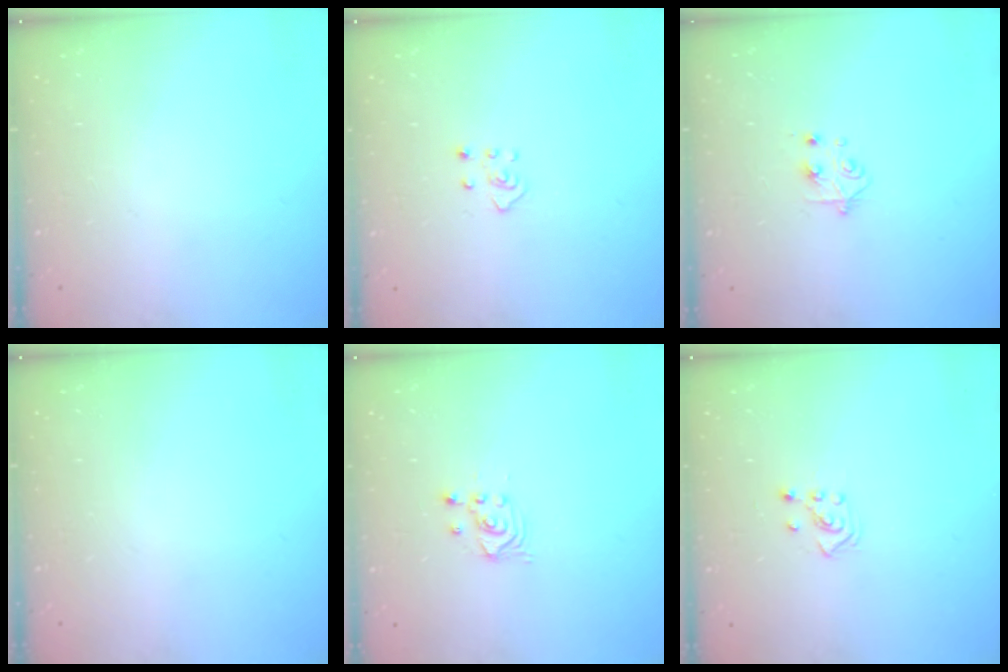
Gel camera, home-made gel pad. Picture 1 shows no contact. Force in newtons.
{"total": 3.5, "press": 3.4, "slide": 0.6}
{"total": 4.8, "press": 4.8, "slide": 0.6}
{"total": 0.0}
{"total": 2.4, "press": 2.3, "slide": 0.2}
{"total": 3.4, "press": 3.4, "slide": 0.6}